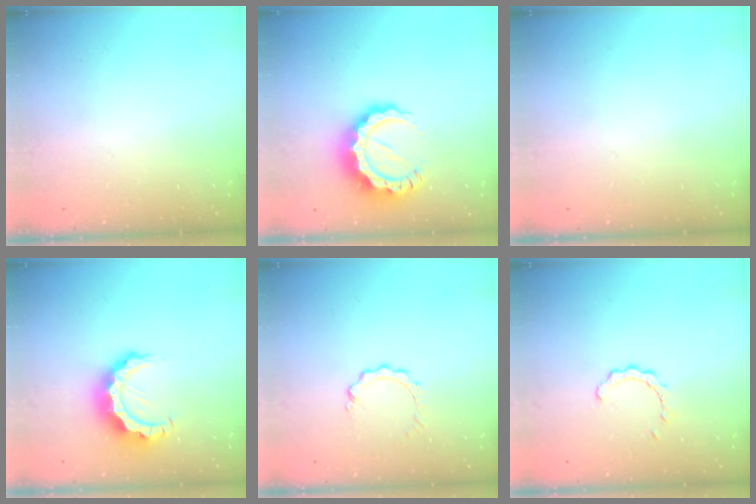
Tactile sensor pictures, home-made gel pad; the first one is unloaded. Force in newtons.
{"total": 12.1, "press": 12.0, "slide": 1.3}
{"total": 0.0}
{"total": 10.3, "press": 10.3, "slide": 0.7}
{"total": 2.9, "press": 2.9, "slide": 0.3}
{"total": 2.9, "press": 2.8, "slide": 0.4}